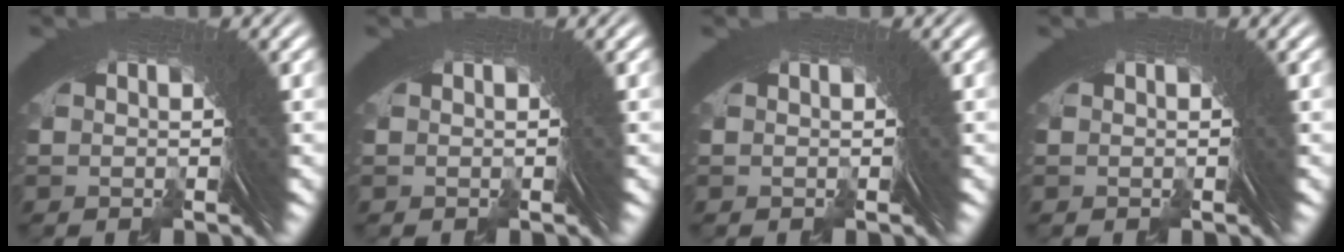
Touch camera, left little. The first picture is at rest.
{"total": 0.0}
{"total": 0.0}
{"total": 0.0}